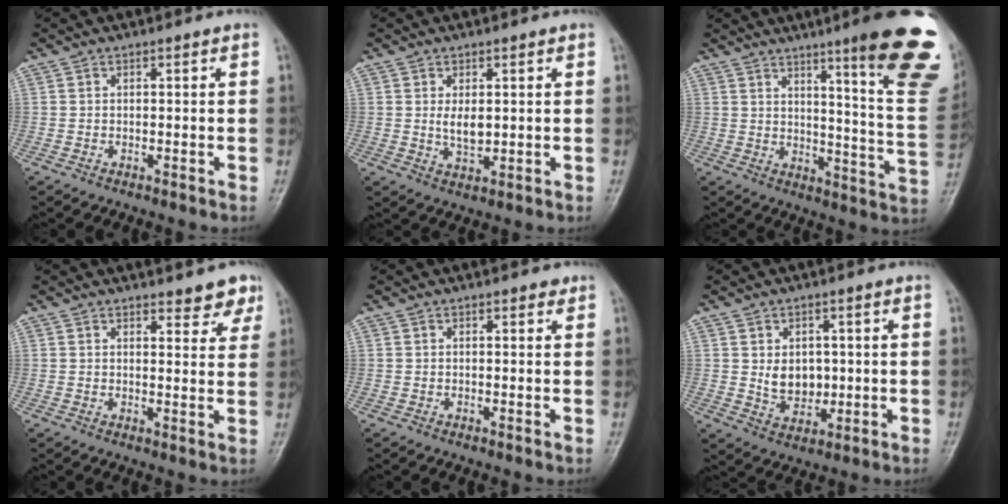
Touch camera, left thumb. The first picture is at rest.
{"total": 3.7, "force": [0.7, 1.9, 3.1], "torque": [-0.048, -0.011, 0.018]}
{"total": 22.4, "force": [12.8, 2.7, 18.2], "torque": [-0.202, -0.067, 0.165]}
{"total": 5.4, "force": [4.6, 2.0, 2.1], "torque": [0.002, -0.027, 0.048]}
{"total": 1.2, "force": [0.9, 0.6, 0.7], "torque": [-0.004, -0.003, 0.008]}
{"total": 6.1, "force": [0.7, 4.7, 3.9], "torque": [-0.037, -0.011, 0.024]}